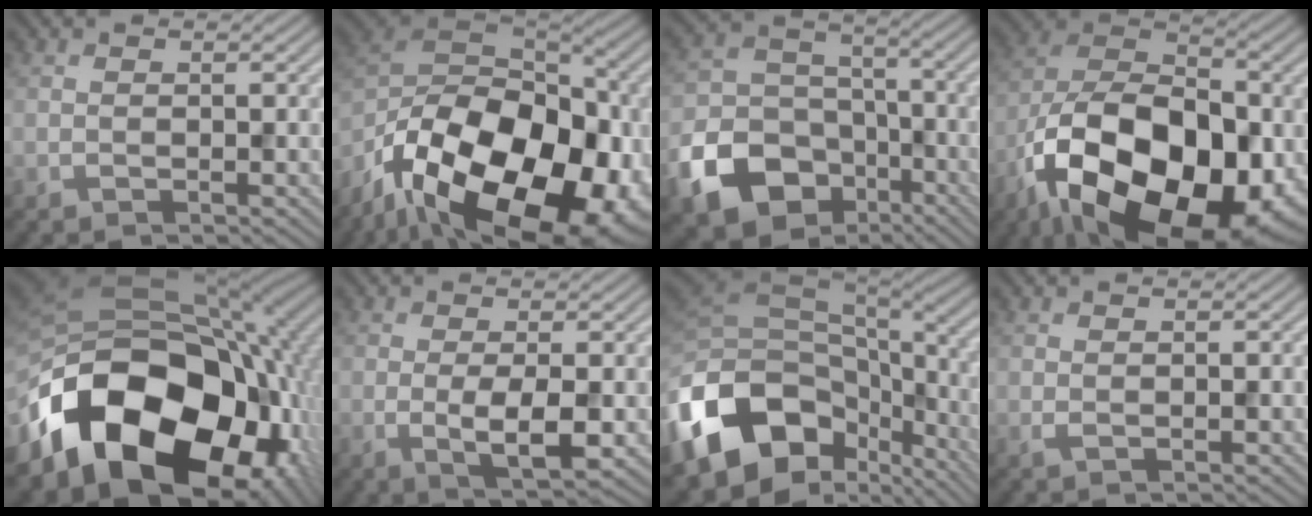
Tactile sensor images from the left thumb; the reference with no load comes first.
{"total": 21.8, "force": [-11.5, 11.9, 14.2], "torque": [-0.266, -0.032, -0.173]}
{"total": 15.1, "force": [-7.7, 11.1, 6.7], "torque": [-0.178, -0.041, -0.145]}
{"total": 21.1, "force": [-9.5, 12.1, 14.5], "torque": [-0.273, -0.028, -0.155]}
{"total": 21.6, "force": [-8.1, 14.3, 14.0], "torque": [-0.286, -0.062, -0.108]}
{"total": 4.4, "force": [-0.8, 1.4, 4.1], "torque": [-0.085, -0.009, -0.010]}
{"total": 16.7, "force": [-6.9, 11.6, 9.8], "torque": [-0.243, -0.039, -0.106]}
{"total": 0.7, "force": [0.2, 0.4, 0.5], "torque": [-0.015, 0.001, 0.009]}